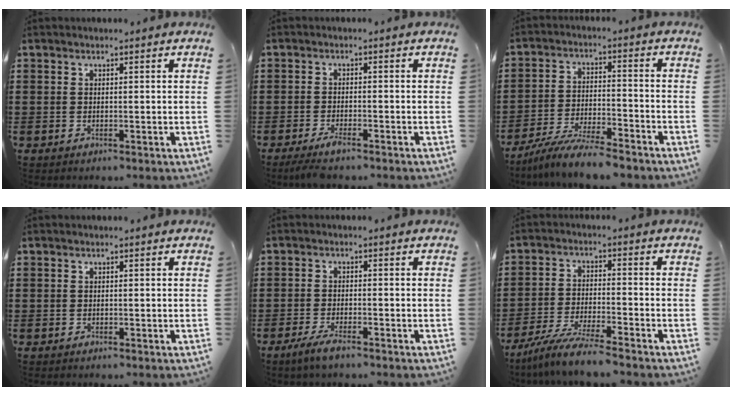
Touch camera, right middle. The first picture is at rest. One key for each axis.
{"total": 2.8, "fx": -2.1, "fy": 0.3, "fz": 1.8, "tx": -0.043, "ty": -0.004, "tz": -0.043}
{"total": 7.7, "fx": -7.1, "fy": 0.6, "fz": 2.8, "tx": -0.054, "ty": 0.006, "tz": -0.136}
{"total": 0.0}
{"total": 3.0, "fx": -2.3, "fy": 0.5, "fz": 1.9, "tx": -0.047, "ty": -0.002, "tz": -0.045}
{"total": 6.7, "fx": -6.1, "fy": -0.4, "fz": 2.8, "tx": -0.059, "ty": -0.012, "tz": -0.116}